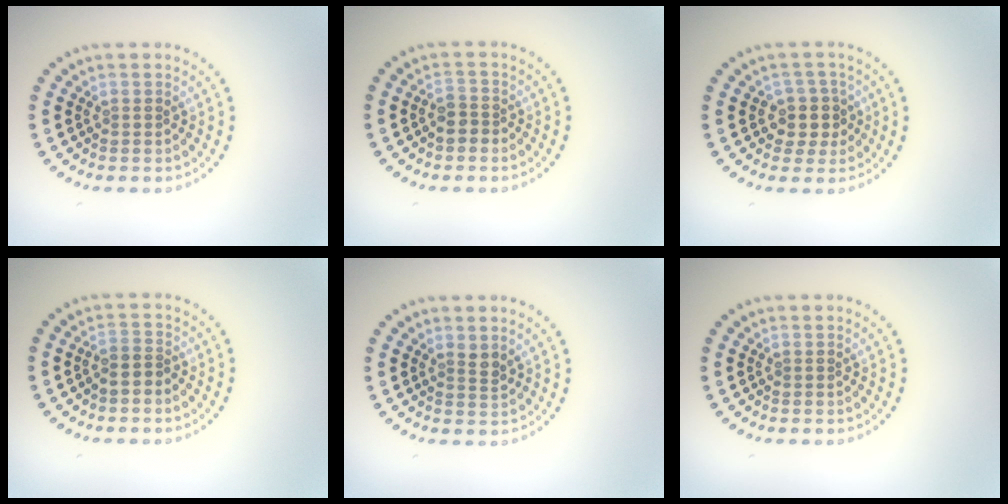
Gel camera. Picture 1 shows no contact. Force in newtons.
{"total": 1.9, "press": 1.6, "slide": 0.9}
{"total": 2.7, "press": 2.3, "slide": 1.3}
{"total": 1.6, "press": 1.4, "slide": 0.7}
{"total": 1.2, "press": 0.9, "slide": 0.8}
{"total": 0.0}